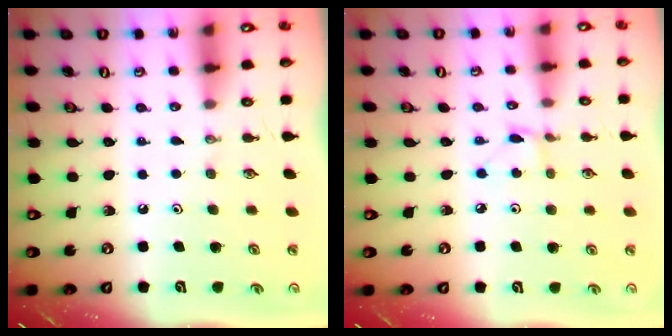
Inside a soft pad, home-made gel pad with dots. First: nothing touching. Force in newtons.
{"total": 2.2, "press": 2.2, "slide": 0.3}